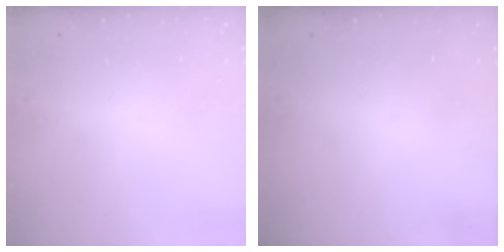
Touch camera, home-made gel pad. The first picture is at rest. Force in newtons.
{"total": 0.0}